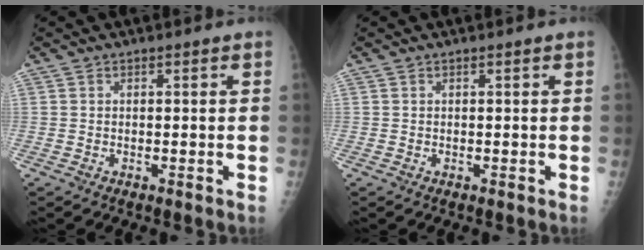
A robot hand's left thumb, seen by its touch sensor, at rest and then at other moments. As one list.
[{"total": 0.0}]